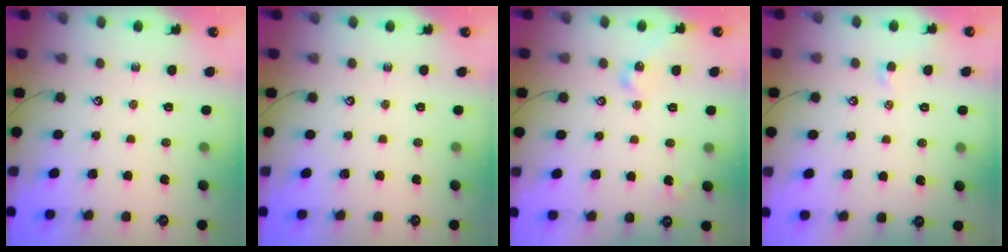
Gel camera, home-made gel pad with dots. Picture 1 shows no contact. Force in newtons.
{"total": 0.0}
{"total": 8.2, "press": 8.2, "slide": 0.9}
{"total": 0.0}